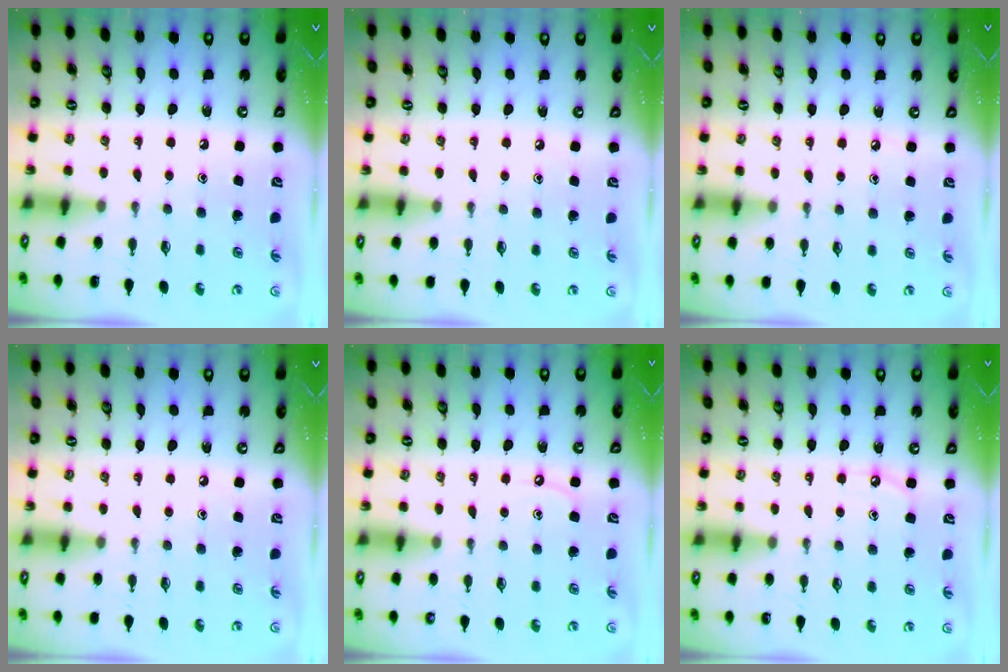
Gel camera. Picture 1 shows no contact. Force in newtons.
{"total": 0.0}
{"total": 2.3, "press": 2.3, "slide": 0.4}
{"total": 0.0}
{"total": 3.6, "press": 3.6, "slide": 0.4}
{"total": 3.9, "press": 3.9, "slide": 0.5}